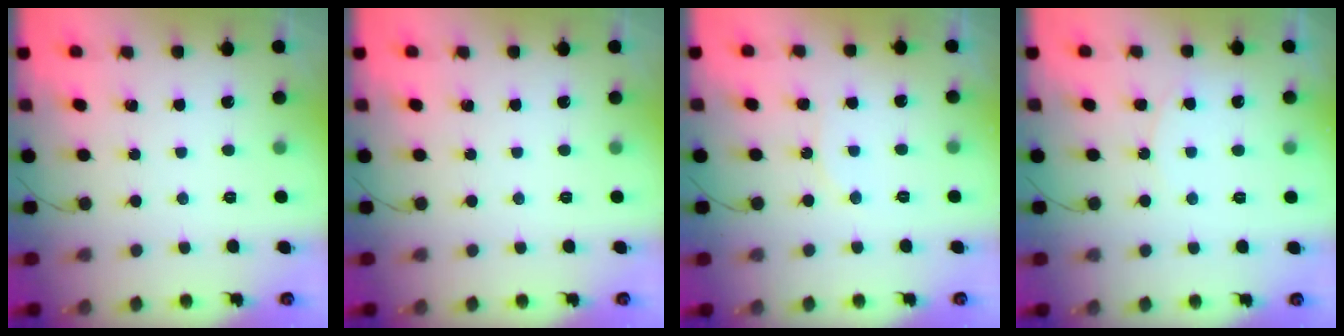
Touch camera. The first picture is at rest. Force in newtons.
{"total": 0.0}
{"total": 5.6, "press": 5.5, "slide": 0.4}
{"total": 4.2, "press": 4.2, "slide": 0.4}